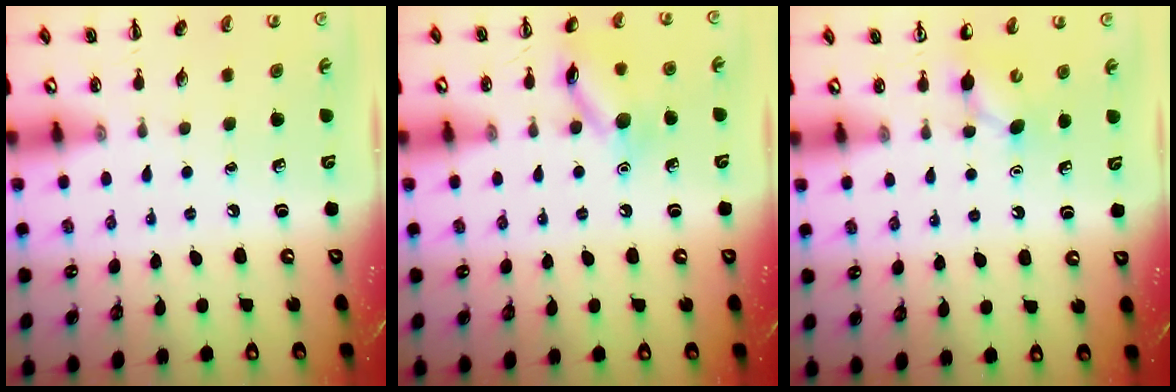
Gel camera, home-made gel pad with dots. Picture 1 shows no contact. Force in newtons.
{"total": 11.8, "press": 11.8, "slide": 0.5}
{"total": 3.7, "press": 3.5, "slide": 1.3}